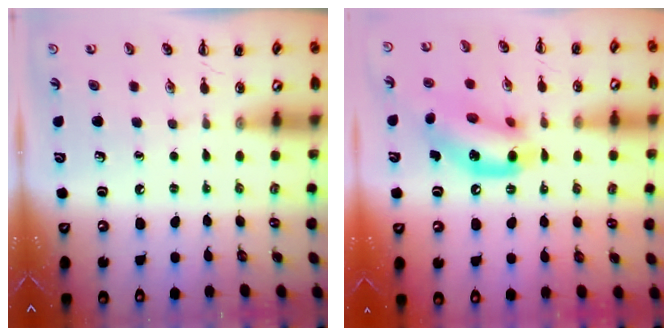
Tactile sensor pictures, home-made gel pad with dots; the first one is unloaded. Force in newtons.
{"total": 14.0, "press": 13.7, "slide": 3.1}